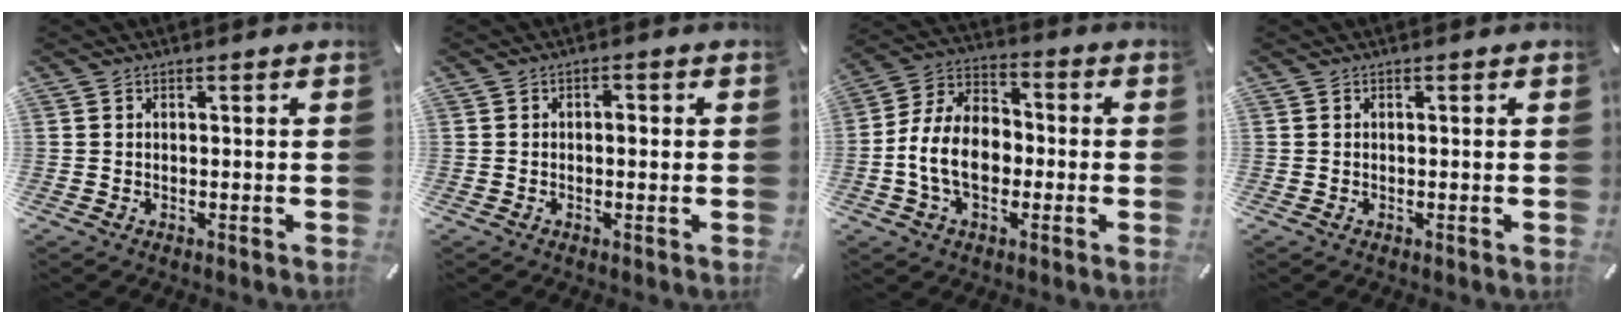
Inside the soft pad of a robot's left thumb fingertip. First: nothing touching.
{"total": 1.9, "force": [0.0, 1.0, 1.6], "torque": [-0.023, 0.001, -0.004]}
{"total": 12.2, "force": [-2.9, 8.7, 8.0], "torque": [-0.192, 0.014, -0.056]}
{"total": 0.0}